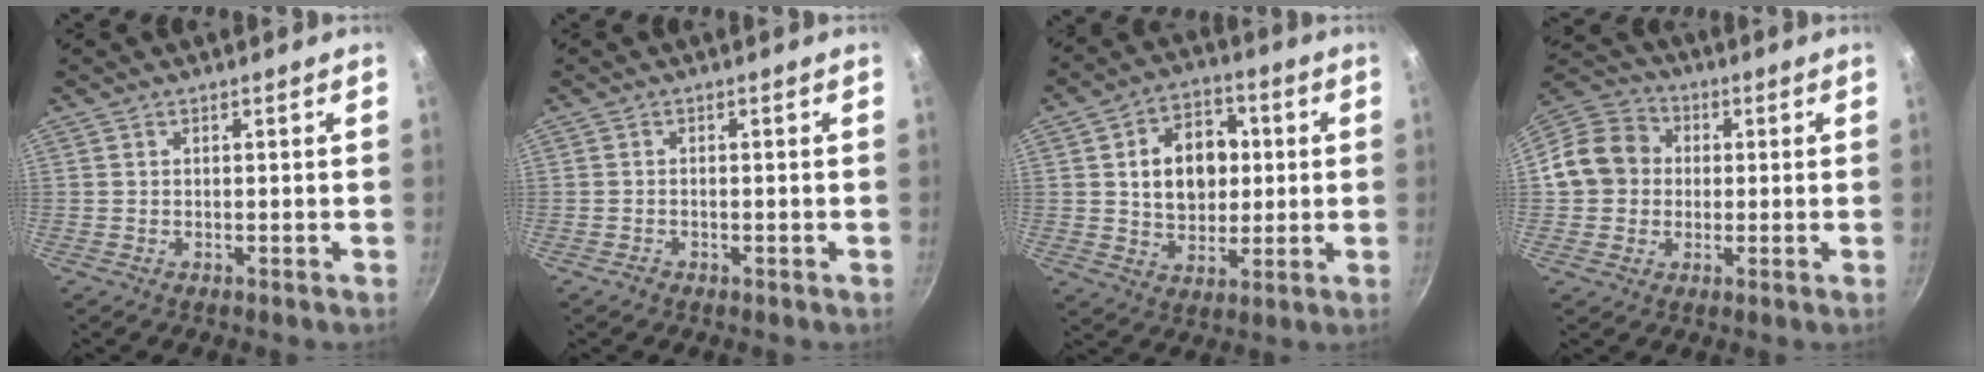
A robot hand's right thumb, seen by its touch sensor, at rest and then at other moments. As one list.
[{"total": 0.9, "force": [-0.6, 0.6, 0.3], "torque": [-0.008, 0.006, -0.011]}, {"total": 13.2, "force": [1.8, 9.8, 8.6], "torque": [-0.093, 0.008, 0.027]}, {"total": 11.7, "force": [0.5, 10.4, 5.3], "torque": [-0.068, 0.027, -0.009]}]